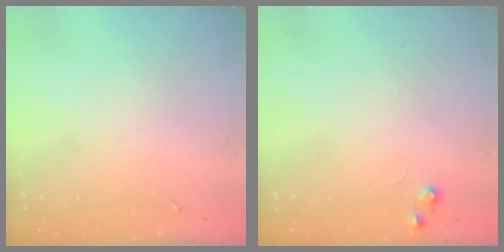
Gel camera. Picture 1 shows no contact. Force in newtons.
{"total": 5.7, "press": 5.6, "slide": 0.9}